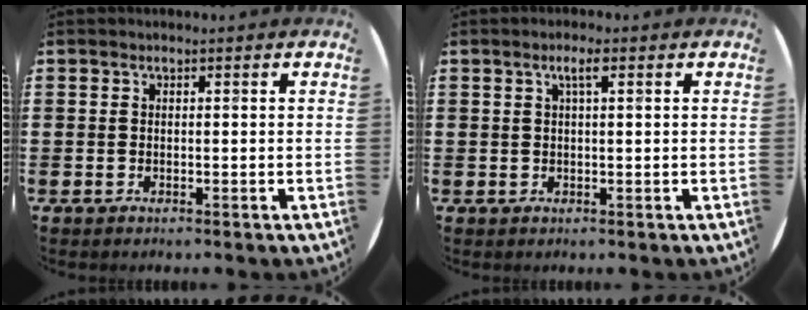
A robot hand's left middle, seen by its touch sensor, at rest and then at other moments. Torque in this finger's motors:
{"motor_torque": [0.48, -0.09, 0.07, 0.01]}